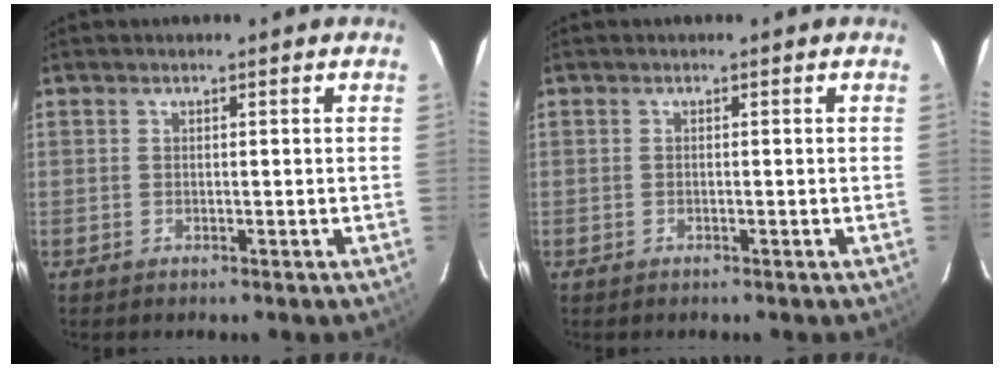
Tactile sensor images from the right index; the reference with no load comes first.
{"total": 0.0}